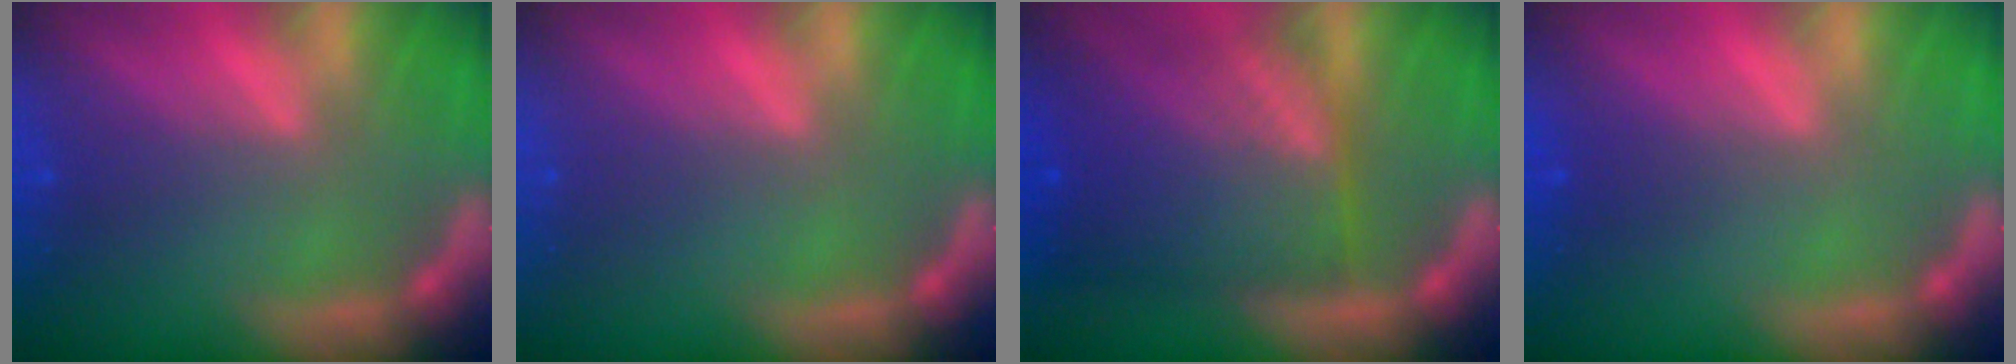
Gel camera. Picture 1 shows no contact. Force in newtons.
{"total": 0.0}
{"total": 10.1}
{"total": 1.0}